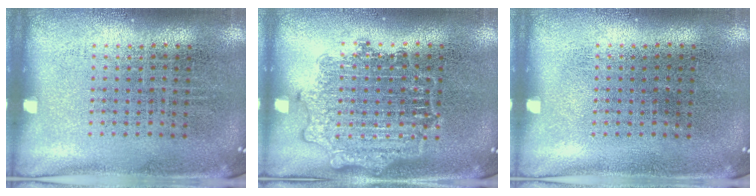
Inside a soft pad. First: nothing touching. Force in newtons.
{"total": 2.8, "press": 2.8, "slide": 0.5}
{"total": 0.0}